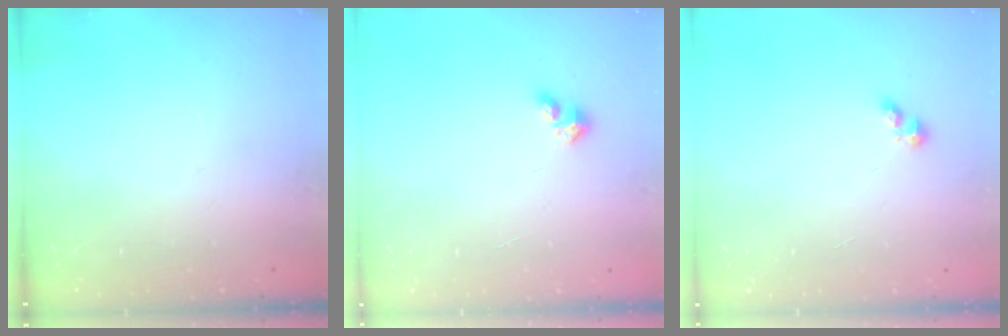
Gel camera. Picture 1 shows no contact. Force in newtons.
{"total": 3.2, "press": 3.2, "slide": 0.3}
{"total": 2.5, "press": 2.5, "slide": 0.4}